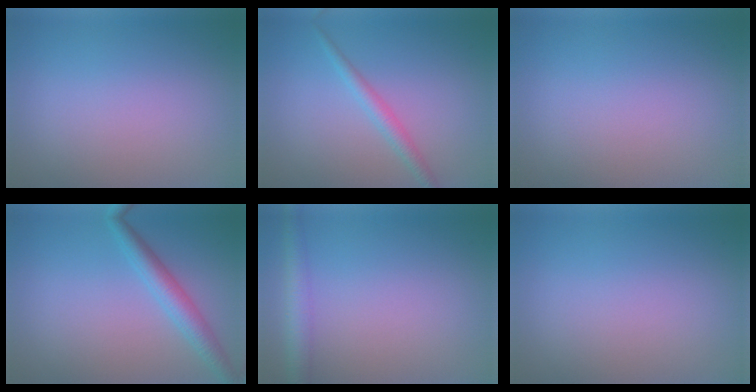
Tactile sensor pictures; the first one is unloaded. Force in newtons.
{"total": 1.8, "press": 1.8, "slide": 0.1}
{"total": 0.0}
{"total": 3.1, "press": 3.1, "slide": 0.0}
{"total": 3.0, "press": 3.0, "slide": 0.1}
{"total": 0.0}